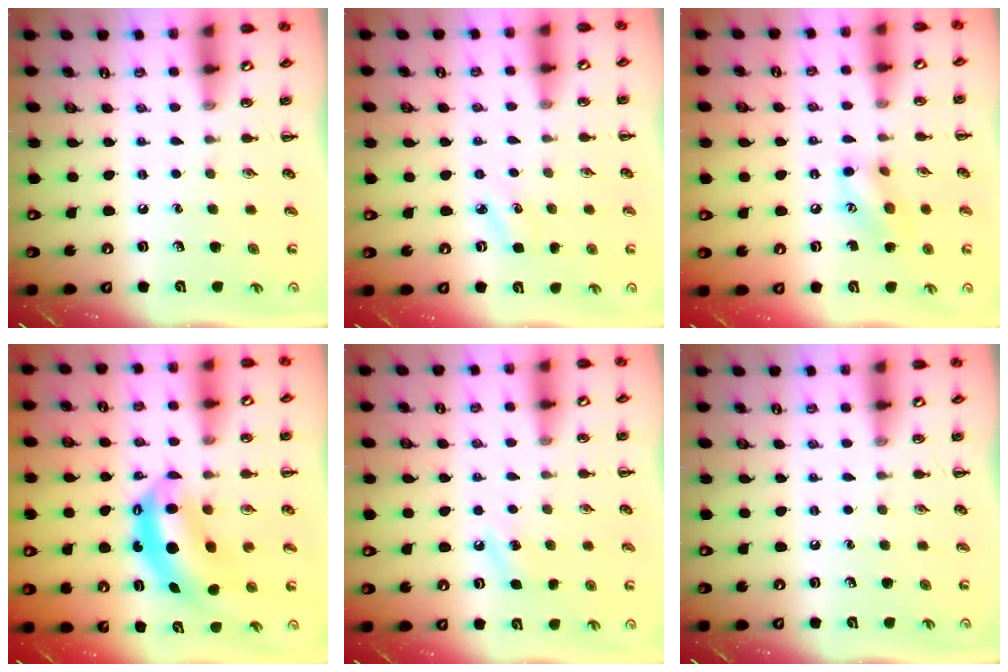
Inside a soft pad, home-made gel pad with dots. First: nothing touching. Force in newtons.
{"total": 3.8, "press": 3.6, "slide": 1.2}
{"total": 9.8, "press": 9.8, "slide": 0.3}
{"total": 7.4, "press": 7.1, "slide": 2.0}
{"total": 4.5, "press": 4.3, "slide": 1.4}
{"total": 0.0}